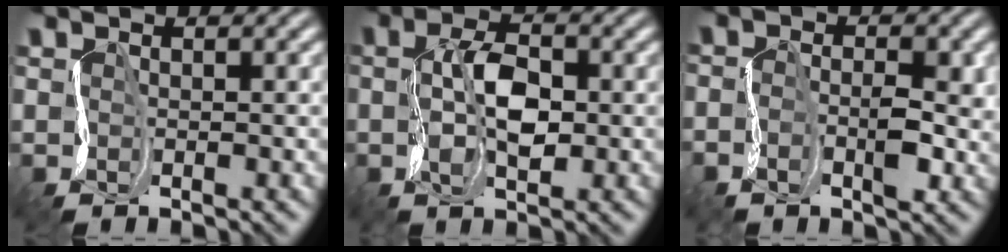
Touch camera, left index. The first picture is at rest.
{"total": 3.5, "force": [-0.5, 1.9, 2.9], "torque": [-0.066, 0.006, -0.011]}
{"total": 2.8, "force": [-1.5, 1.1, 2.1], "torque": [-0.046, -0.001, -0.033]}